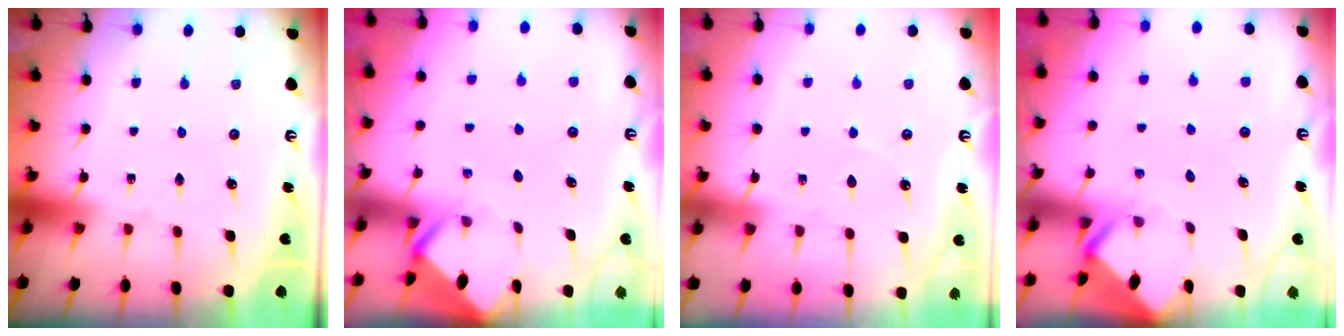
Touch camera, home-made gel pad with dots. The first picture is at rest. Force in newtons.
{"total": 3.7, "press": 3.7, "slide": 0.2}
{"total": 4.2, "press": 4.1, "slide": 0.5}
{"total": 3.4, "press": 3.4, "slide": 0.1}